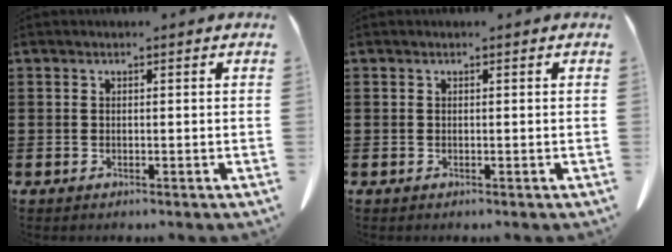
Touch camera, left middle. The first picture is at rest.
{"total": 0.0}